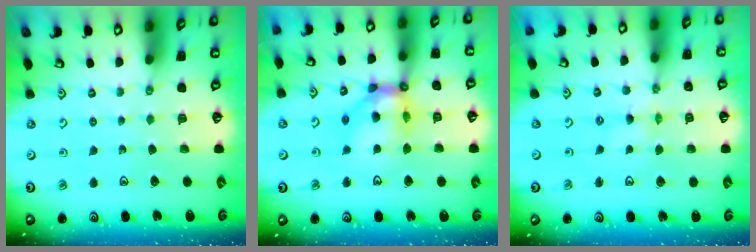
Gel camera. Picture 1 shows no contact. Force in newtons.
{"total": 13.9, "press": 13.8, "slide": 1.7}
{"total": 1.9, "press": 1.9, "slide": 0.4}